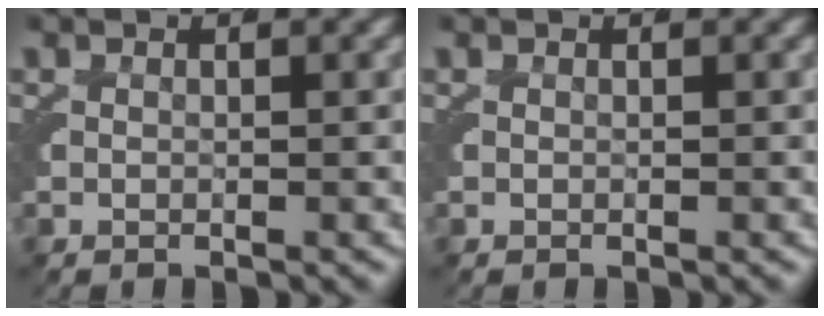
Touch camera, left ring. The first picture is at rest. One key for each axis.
{"total": 0.0}